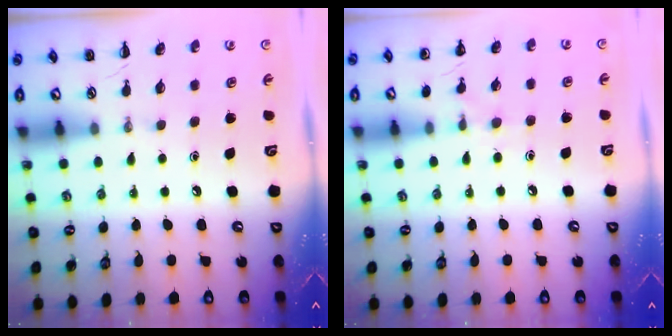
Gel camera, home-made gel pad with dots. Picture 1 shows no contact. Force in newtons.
{"total": 6.7, "press": 6.4, "slide": 1.9}